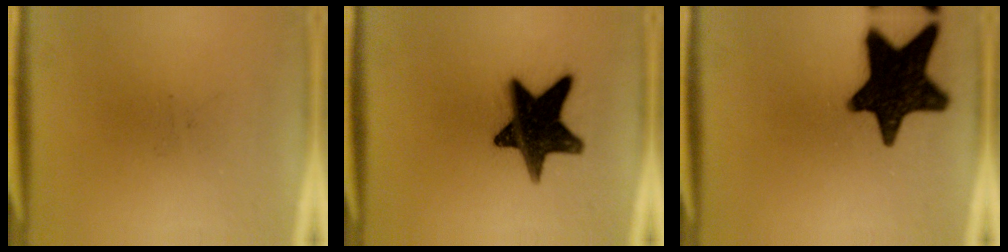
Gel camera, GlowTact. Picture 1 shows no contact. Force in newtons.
{"total": 17.4}
{"total": 19.5}